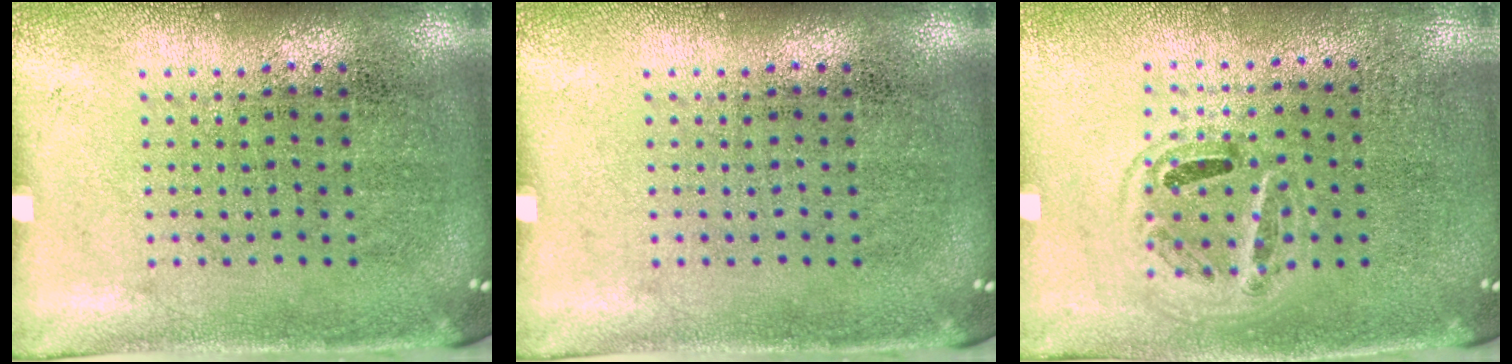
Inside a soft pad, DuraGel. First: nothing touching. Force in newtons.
{"total": 0.0}
{"total": 1.0, "press": 0.9, "slide": 0.3}